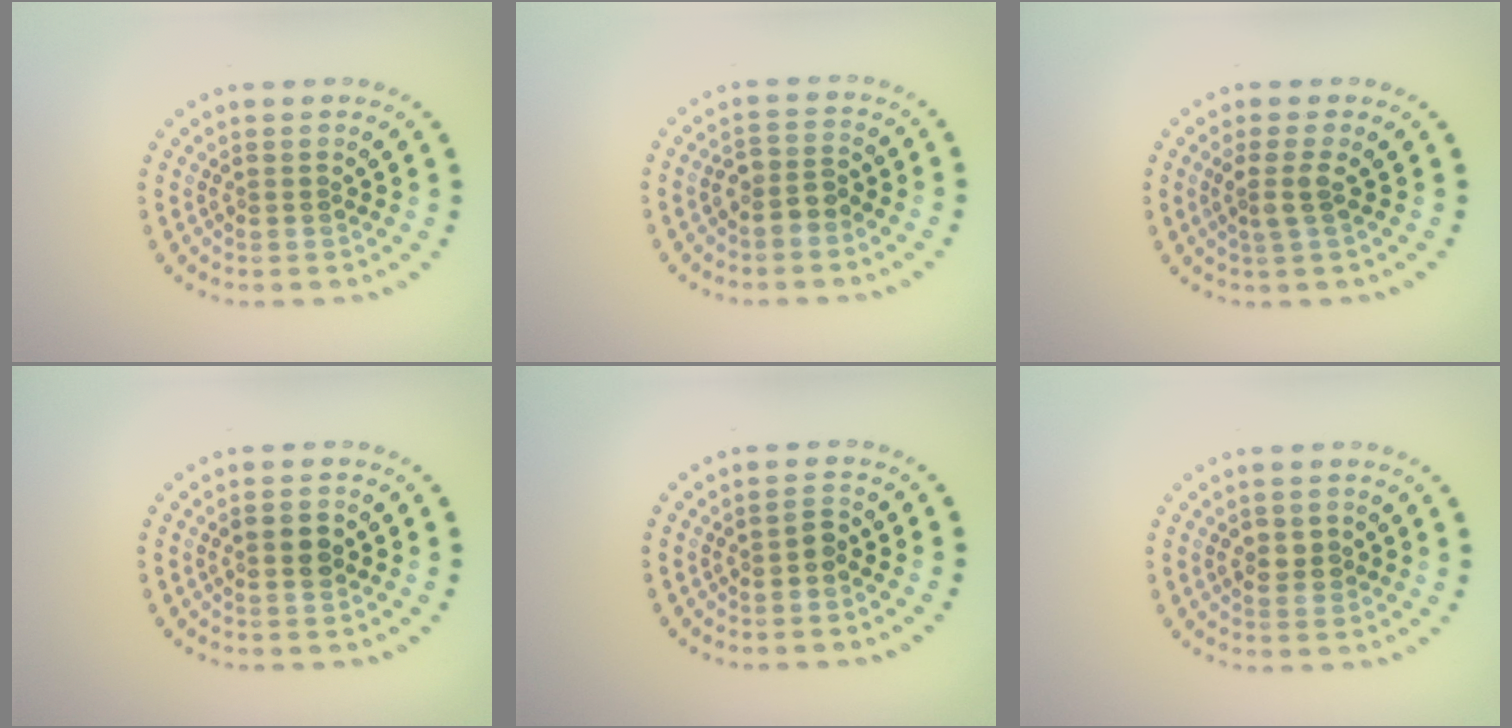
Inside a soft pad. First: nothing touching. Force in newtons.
{"total": 2.1, "press": 1.7, "slide": 1.1}
{"total": 1.9, "press": 1.5, "slide": 1.2}
{"total": 1.8, "press": 1.7, "slide": 0.1}
{"total": 1.0, "press": 0.9, "slide": 0.4}
{"total": 1.7, "press": 1.7, "slide": 0.2}